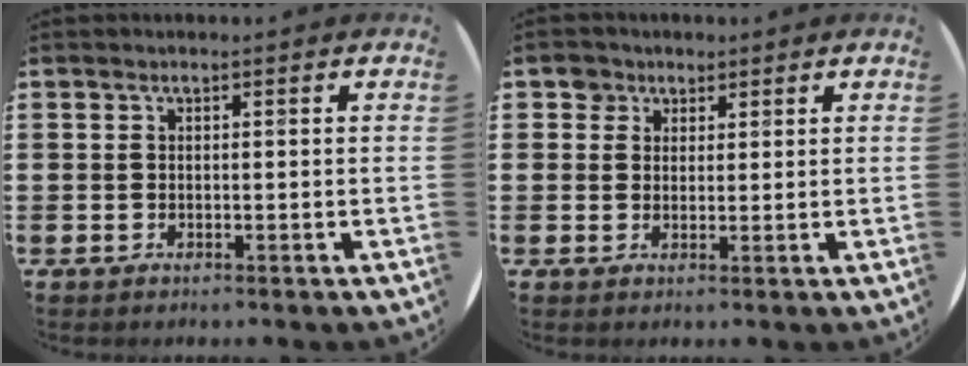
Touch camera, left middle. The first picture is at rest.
{"total": 2.7, "force": [1.9, 2.0, 0.2], "torque": [0.005, 0.003, 0.033]}